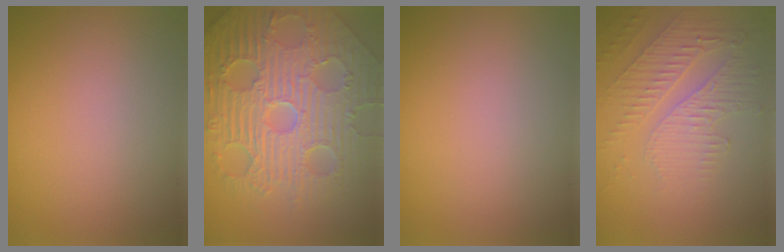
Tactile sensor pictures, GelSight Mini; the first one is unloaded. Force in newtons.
{"total": 11.5, "press": 7.5, "slide": 8.7}
{"total": 0.0}
{"total": 4.3, "press": 3.1, "slide": 2.9}